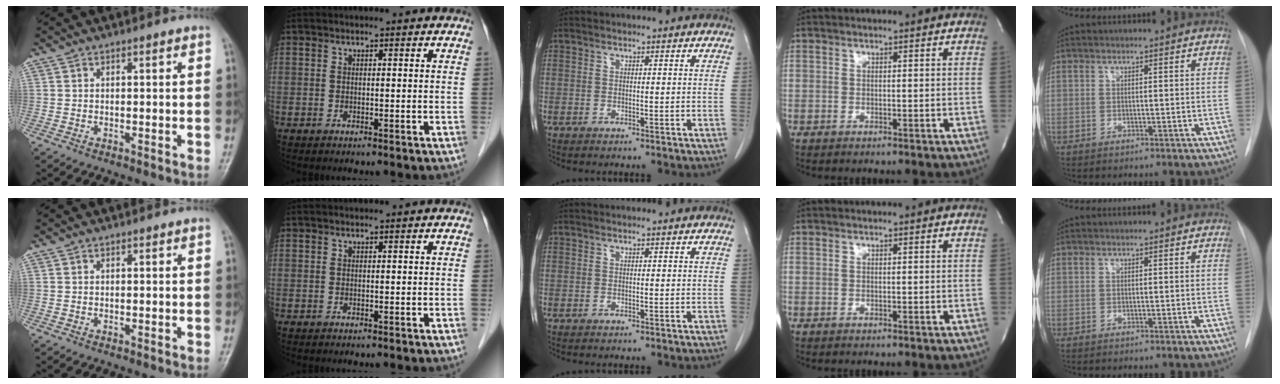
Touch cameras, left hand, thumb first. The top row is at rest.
{}